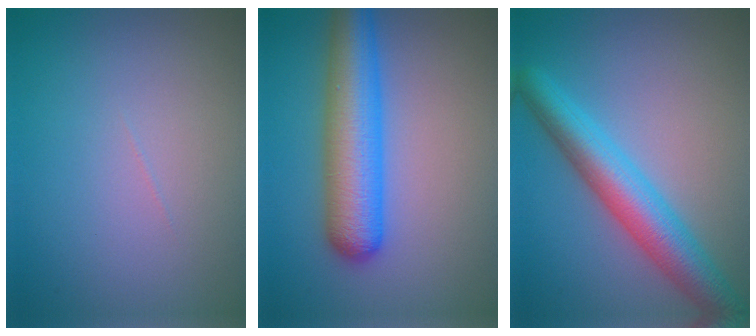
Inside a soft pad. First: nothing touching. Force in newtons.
{"total": 6.9, "press": 6.9, "slide": 0.2}
{"total": 5.9, "press": 5.9, "slide": 0.1}